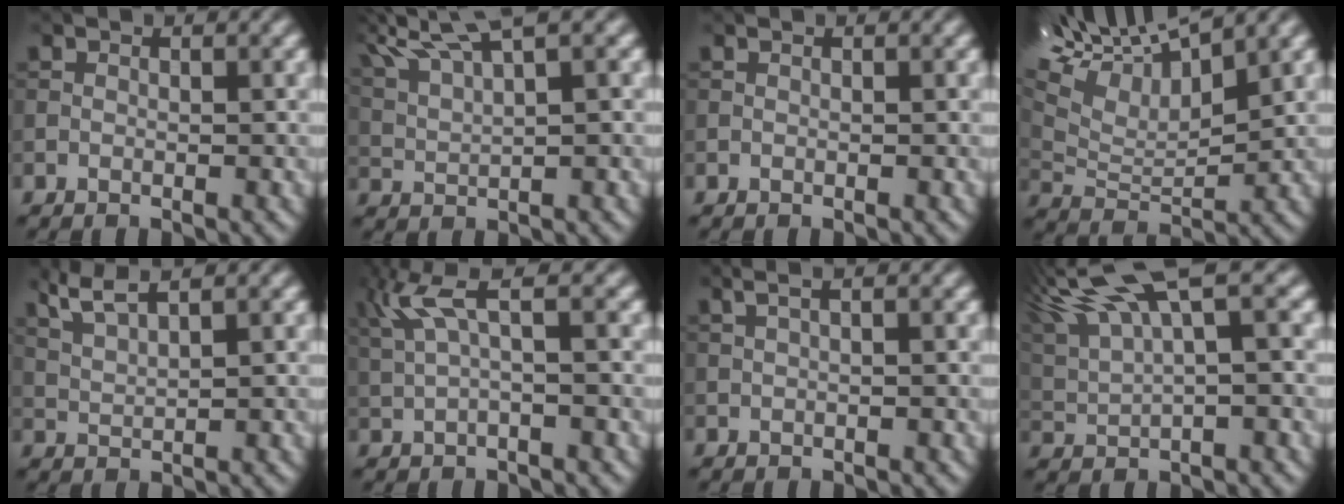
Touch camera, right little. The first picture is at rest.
{"total": 5.4, "force": [3.9, 1.0, 3.7], "torque": [-0.082, 0.015, 0.073]}
{"total": 0.0}
{"total": 10.6, "force": [7.5, 3.6, 6.5], "torque": [-0.141, 0.021, 0.130]}
{"total": 3.3, "force": [2.4, 0.6, 2.2], "torque": [-0.046, 0.008, 0.053]}
{"total": 3.8, "force": [1.5, 0.7, 3.4], "torque": [-0.080, 0.011, 0.034]}
{"total": 3.1, "force": [1.5, 1.4, 2.3], "torque": [-0.024, 0.020, 0.001]}
{"total": 8.5, "force": [5.4, 2.0, 6.3], "torque": [-0.130, 0.027, 0.099]}